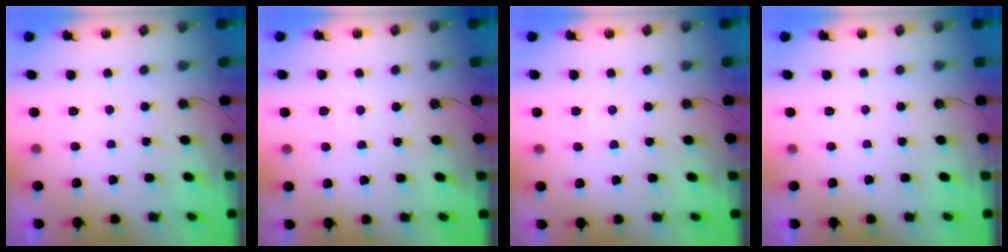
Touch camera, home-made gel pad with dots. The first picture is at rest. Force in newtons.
{"total": 4.8, "press": 4.8, "slide": 0.7}
{"total": 3.7, "press": 3.6, "slide": 0.6}
{"total": 0.0}